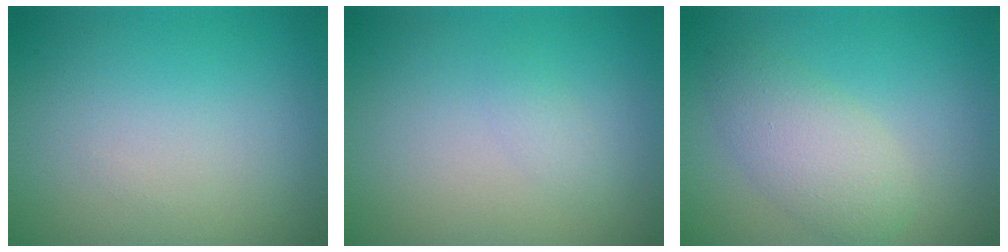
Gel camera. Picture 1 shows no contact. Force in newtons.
{"total": 0.9, "press": 0.9, "slide": 0.1}
{"total": 3.7, "press": 3.7, "slide": 0.2}